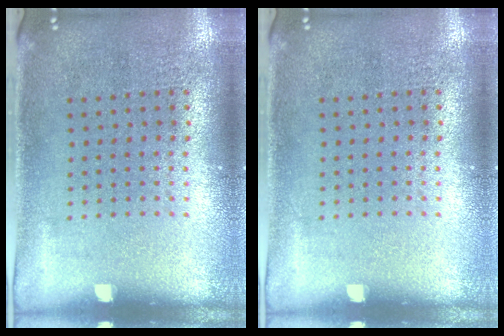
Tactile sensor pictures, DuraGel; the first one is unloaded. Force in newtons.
{"total": 0.0}